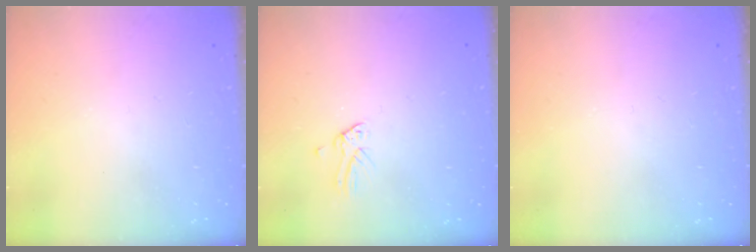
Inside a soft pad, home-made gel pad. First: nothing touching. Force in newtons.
{"total": 0.0}
{"total": 0.0}